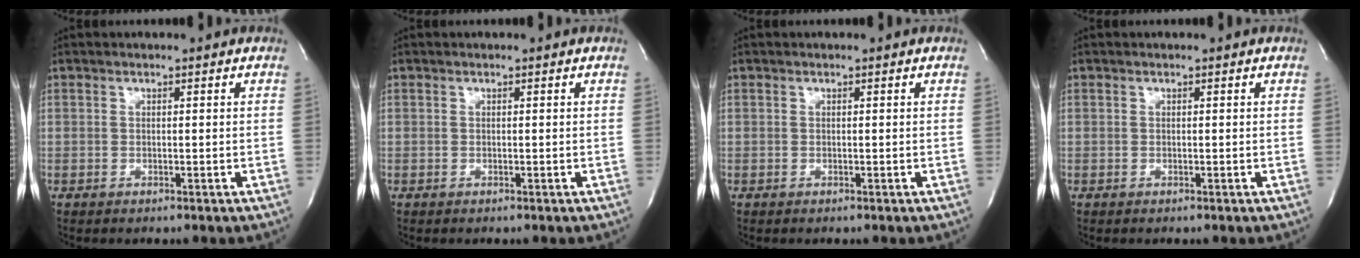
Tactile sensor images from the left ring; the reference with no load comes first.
{"total": 0.0}
{"total": 0.0}
{"total": 0.0}